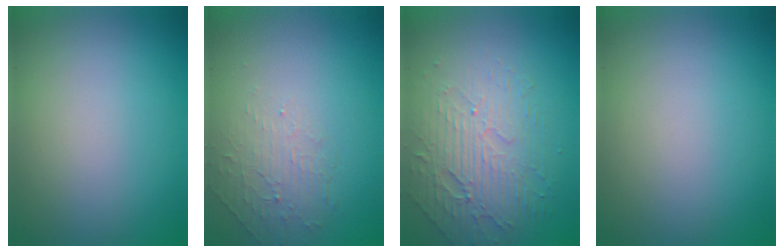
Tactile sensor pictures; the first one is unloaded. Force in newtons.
{"total": 1.9, "press": 0.6, "slide": 1.8}
{"total": 4.5, "press": 3.9, "slide": 2.2}
{"total": 0.0}